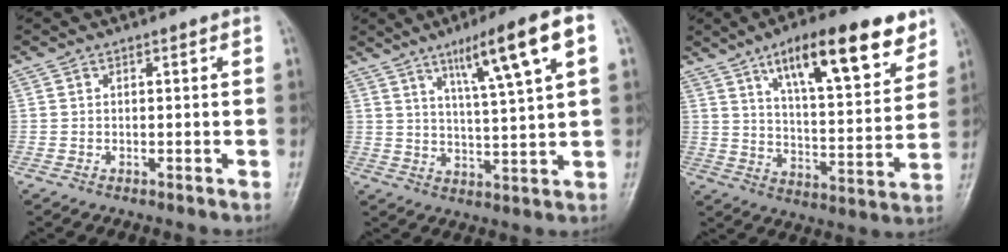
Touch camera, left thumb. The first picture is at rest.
{"total": 12.9, "force": [5.9, 1.1, 11.4], "torque": [-0.183, -0.011, 0.095]}
{"total": 19.2, "force": [11.5, 6.1, 14.1], "torque": [-0.176, -0.045, 0.182]}